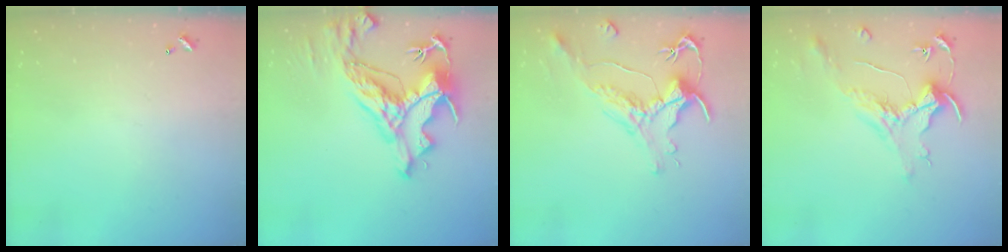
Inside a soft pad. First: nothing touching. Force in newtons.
{"total": 14.0, "press": 13.8, "slide": 2.1}
{"total": 1.8, "press": 1.3, "slide": 1.2}
{"total": 1.4, "press": 1.2, "slide": 0.7}